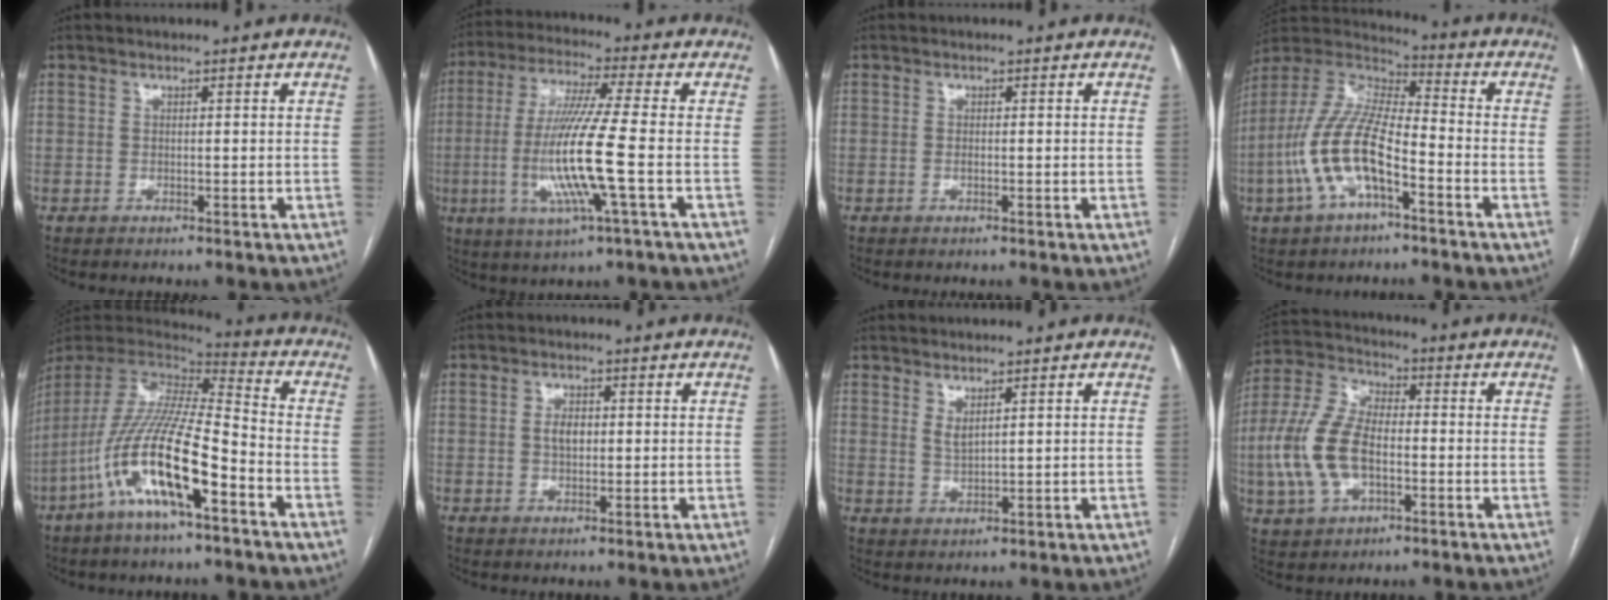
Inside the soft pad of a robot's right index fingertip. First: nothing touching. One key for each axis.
{"total": 13.5, "fx": -2.8, "fy": -0.6, "fz": 13.2, "tx": -0.272, "ty": -0.015, "tz": -0.061}
{"total": 0.5, "fx": -0.1, "fy": 0.2, "fz": 0.4, "tx": -0.011, "ty": 0.000, "tz": -0.002}
{"total": 14.3, "fx": -5.0, "fy": 4.7, "fz": 12.5, "tx": -0.272, "ty": 0.011, "tz": -0.095}
{"total": 17.8, "fx": -8.1, "fy": 2.5, "fz": 15.6, "tx": -0.333, "ty": -0.018, "tz": -0.153}
{"total": 2.7, "fx": 0.2, "fy": 1.5, "fz": 2.2, "tx": -0.041, "ty": 0.005, "tz": 0.005}
{"total": 2.0, "fx": 1.4, "fy": 0.3, "fz": 1.3, "tx": -0.031, "ty": -0.009, "tz": 0.033}
{"total": 12.7, "fx": -2.5, "fy": 6.8, "fz": 10.4, "tx": -0.249, "ty": 0.015, "tz": -0.047}